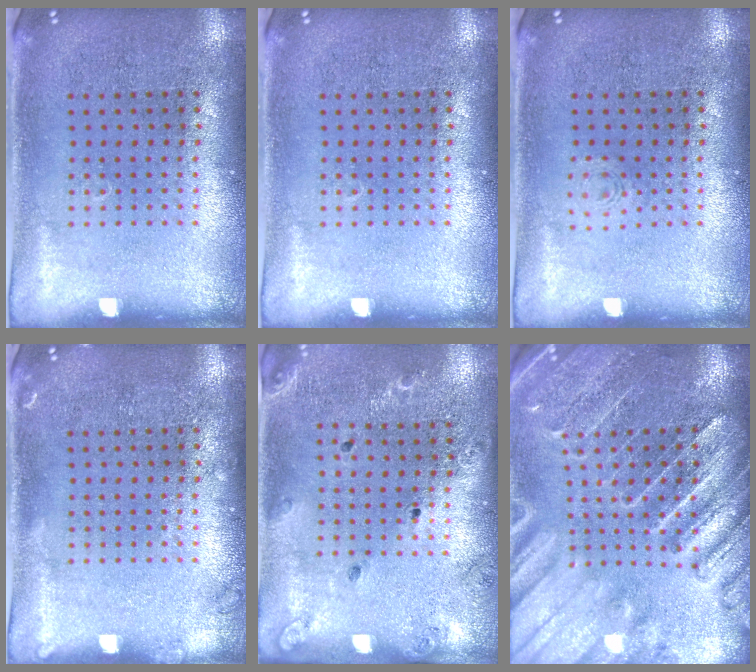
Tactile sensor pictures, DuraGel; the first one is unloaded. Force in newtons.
{"total": 0.0}
{"total": 0.8, "press": 0.8, "slide": 0.2}
{"total": 0.7, "press": 0.7, "slide": 0.2}
{"total": 1.3, "press": 1.3, "slide": 0.2}
{"total": 3.4, "press": 3.1, "slide": 1.3}